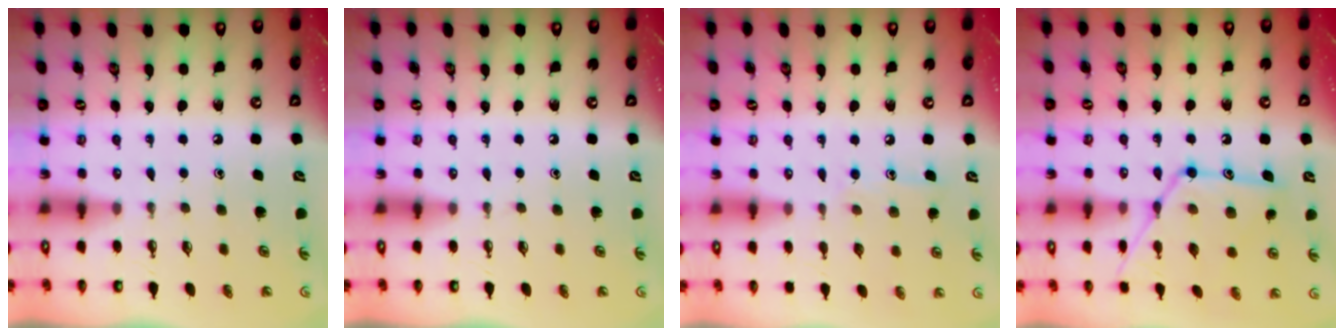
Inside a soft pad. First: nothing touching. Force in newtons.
{"total": 0.0}
{"total": 7.9, "press": 7.9, "slide": 0.4}
{"total": 14.6, "press": 14.6, "slide": 0.8}